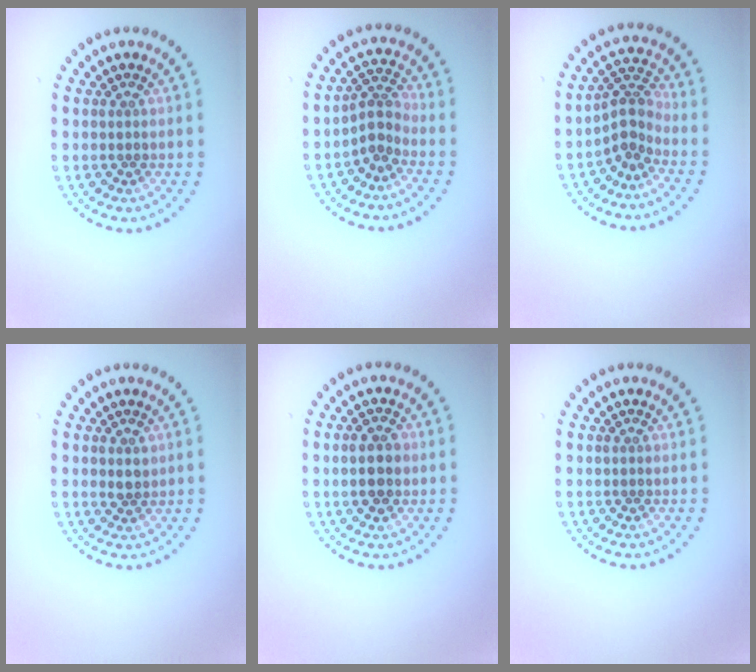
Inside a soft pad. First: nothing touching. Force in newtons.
{"total": 2.5, "press": 1.8, "slide": 1.7}
{"total": 3.0, "press": 2.1, "slide": 2.1}
{"total": 1.3, "press": 1.1, "slide": 0.6}
{"total": 2.5, "press": 2.5, "slide": 0.2}
{"total": 0.0}